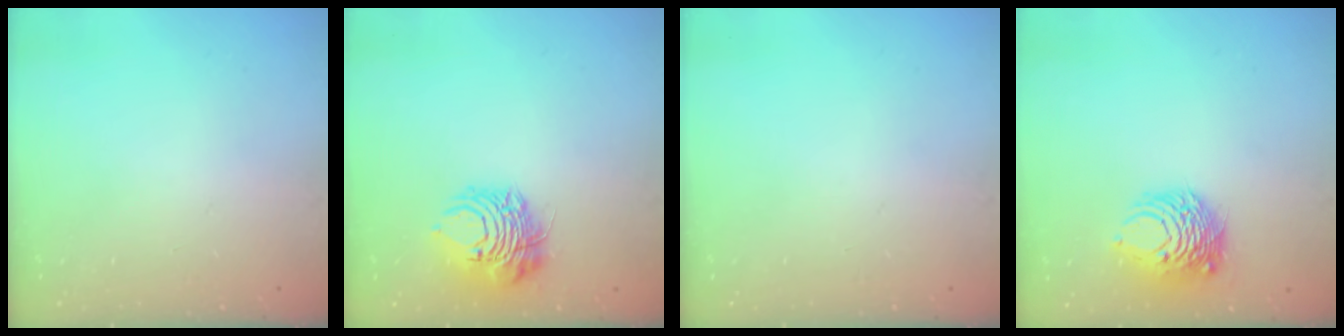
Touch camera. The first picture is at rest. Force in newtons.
{"total": 10.5, "press": 10.5, "slide": 1.4}
{"total": 0.0}
{"total": 8.6, "press": 8.6, "slide": 0.4}